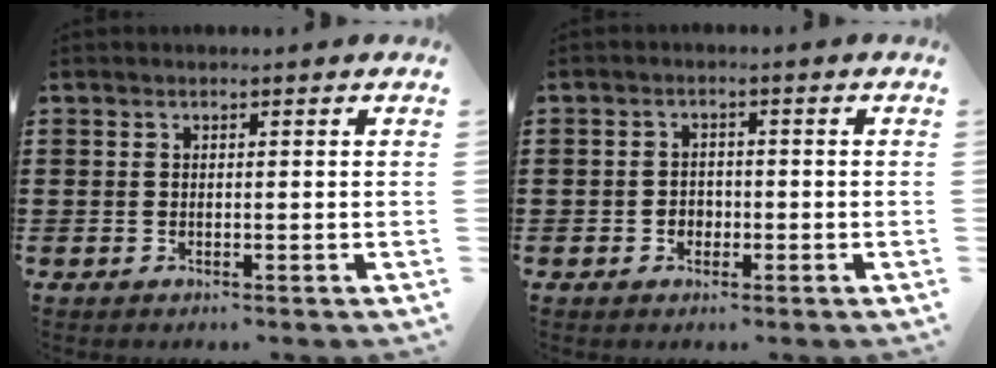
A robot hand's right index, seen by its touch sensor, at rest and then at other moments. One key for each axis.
{"total": 1.6, "fx": -0.7, "fy": 1.3, "fz": 0.7, "tx": -0.018, "ty": -0.002, "tz": -0.016}